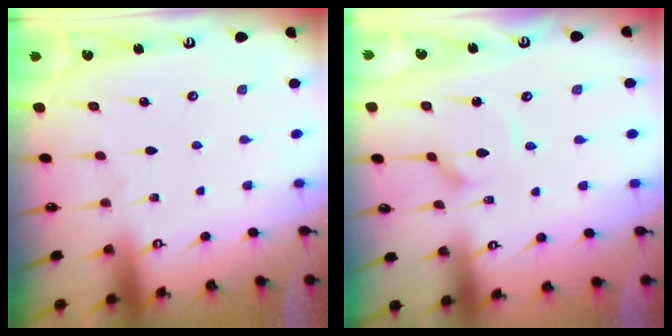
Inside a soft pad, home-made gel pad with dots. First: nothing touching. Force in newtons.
{"total": 3.3, "press": 3.3, "slide": 0.3}